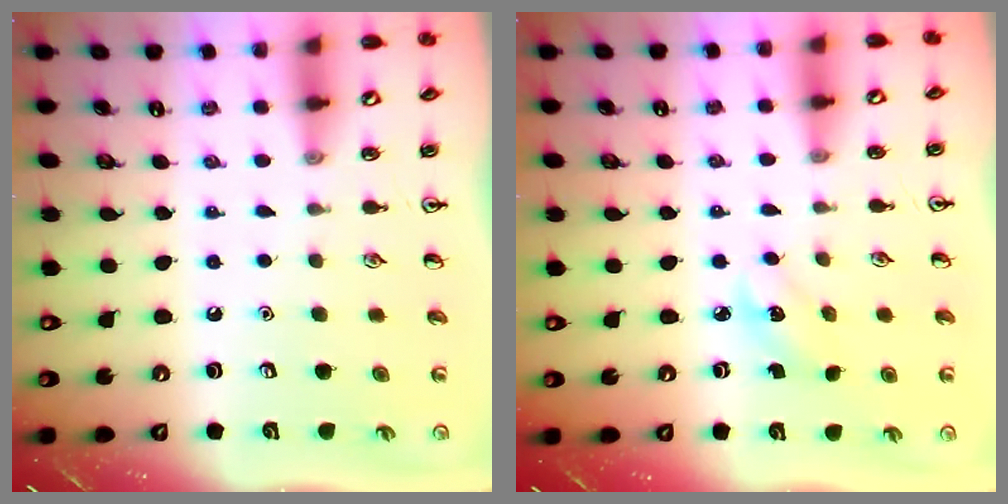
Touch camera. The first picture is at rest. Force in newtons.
{"total": 2.6, "press": 2.5, "slide": 0.8}